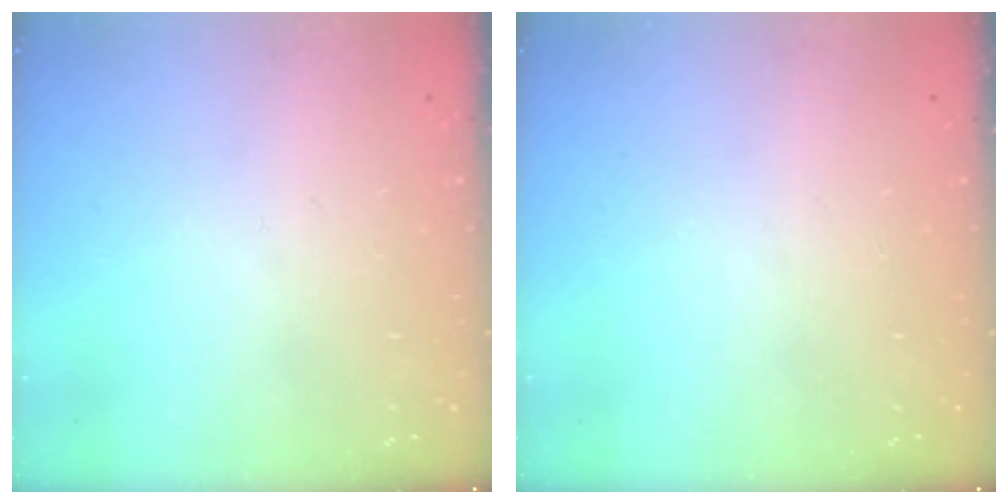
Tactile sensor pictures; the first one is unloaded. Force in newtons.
{"total": 0.0}